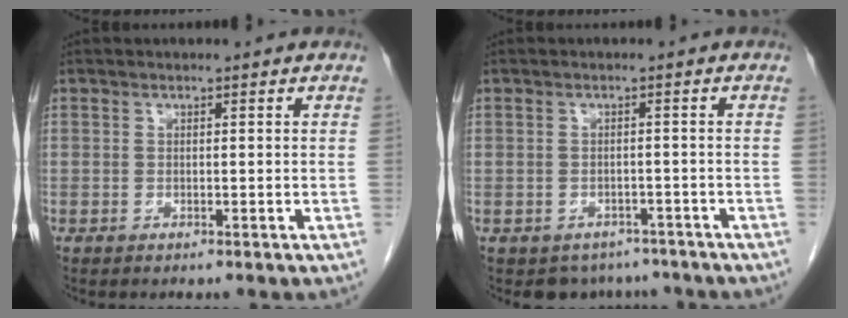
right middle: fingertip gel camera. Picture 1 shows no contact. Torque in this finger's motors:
{"motor_torque": [-0.05, 0.06, -0.02, 0.01]}